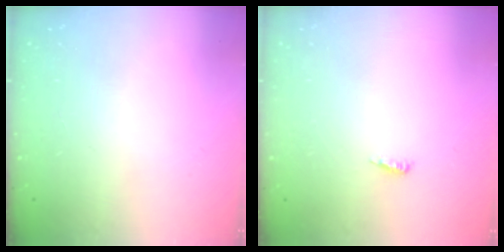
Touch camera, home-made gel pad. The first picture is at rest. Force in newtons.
{"total": 3.9, "press": 3.9, "slide": 0.4}